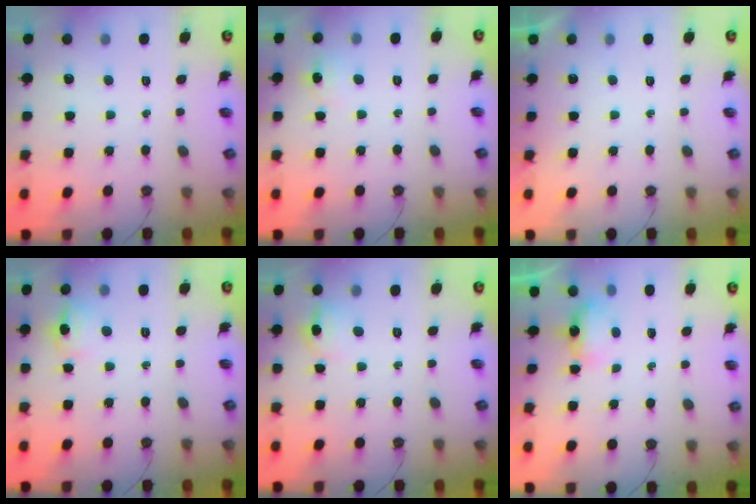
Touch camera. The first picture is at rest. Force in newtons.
{"total": 4.3, "press": 4.1, "slide": 1.4}
{"total": 0.0}
{"total": 8.6, "press": 8.5, "slide": 0.8}
{"total": 6.4, "press": 6.2, "slide": 1.5}
{"total": 3.7, "press": 3.7, "slide": 0.4}